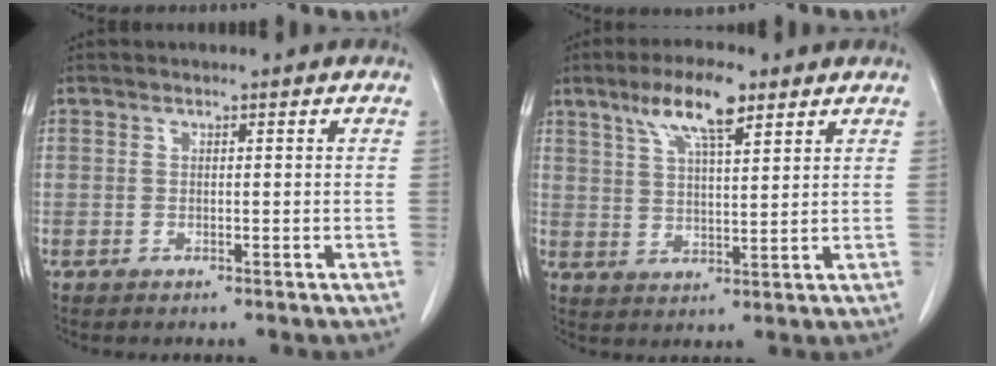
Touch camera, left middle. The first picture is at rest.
{"total": 8.5, "force": [5.3, 1.7, 6.5], "torque": [-0.123, 0.010, 0.095]}